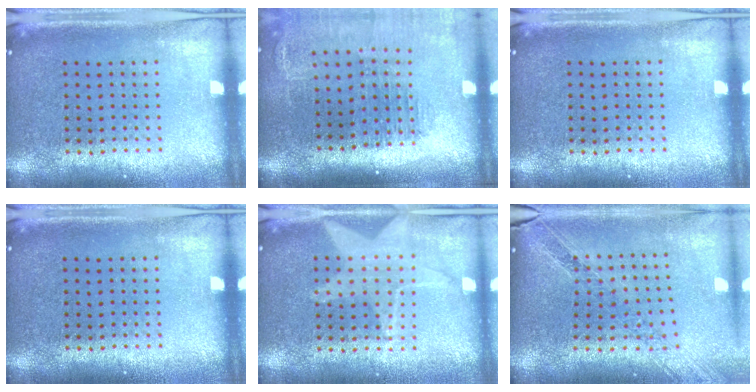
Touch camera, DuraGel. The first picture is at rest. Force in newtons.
{"total": 1.6, "press": 1.5, "slide": 0.6}
{"total": 0.0}
{"total": 0.0}
{"total": 1.4, "press": 1.3, "slide": 0.4}
{"total": 1.0, "press": 1.0, "slide": 0.2}